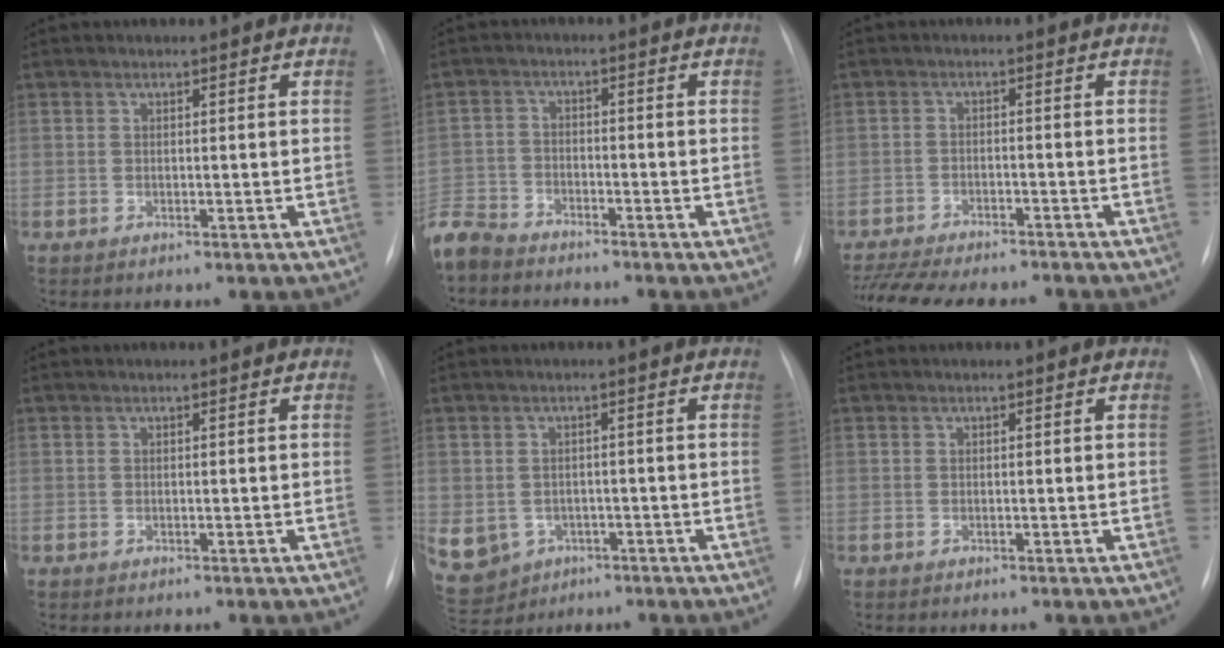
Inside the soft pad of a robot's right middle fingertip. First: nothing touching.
{"total": 7.2, "force": [-6.8, 2.2, 1.1], "torque": [-0.024, -0.016, -0.132]}
{"total": 15.3, "force": [-13.7, 3.1, 6.1], "torque": [-0.138, -0.014, -0.193]}
{"total": 0.0}
{"total": 19.5, "force": [-7.6, 16.5, 7.2], "torque": [-0.252, -0.003, -0.090]}
{"total": 0.0}